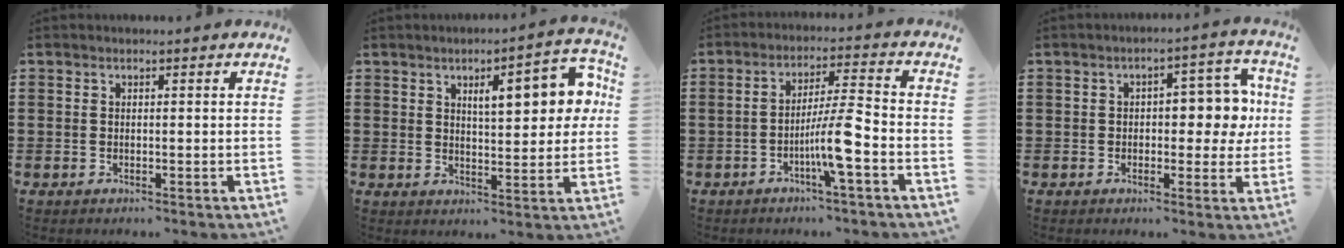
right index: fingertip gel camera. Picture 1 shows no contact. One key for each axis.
{"total": 8.6, "fx": 3.2, "fy": 3.0, "fz": 7.4, "tx": -0.108, "ty": -0.006, "tz": 0.044}
{"total": 7.4, "fx": -3.1, "fy": 0.1, "fz": 6.8, "tx": -0.125, "ty": -0.002, "tz": -0.060}
{"total": 7.7, "fx": 0.6, "fy": 4.4, "fz": 6.2, "tx": -0.080, "ty": 0.000, "tz": 0.001}